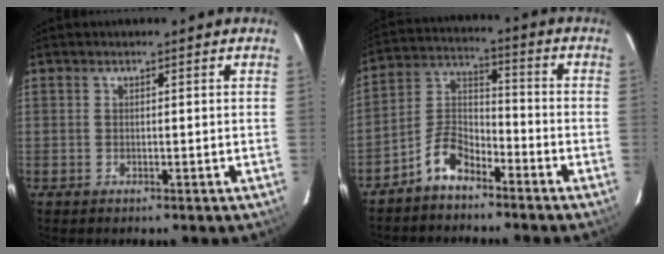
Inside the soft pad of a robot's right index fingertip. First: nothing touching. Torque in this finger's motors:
{"motor_torque": [0.65, -0.61, 0.01, -0.01]}